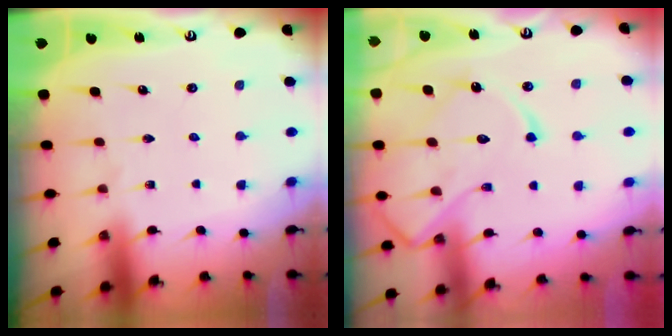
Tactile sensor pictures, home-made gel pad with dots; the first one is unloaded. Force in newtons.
{"total": 14.6, "press": 14.6, "slide": 1.5}